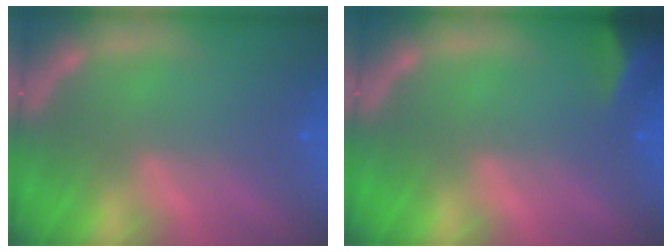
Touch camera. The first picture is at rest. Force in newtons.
{"total": 3.5}